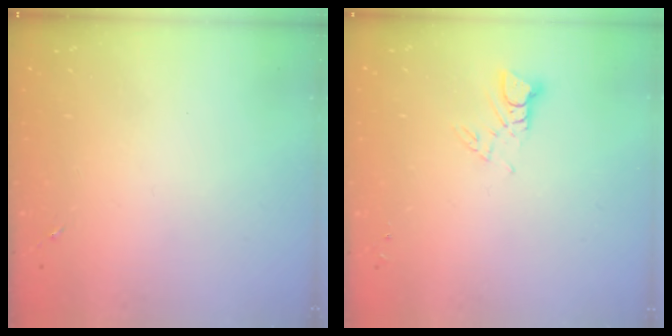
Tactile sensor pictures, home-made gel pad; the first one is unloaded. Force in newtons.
{"total": 3.8, "press": 3.7, "slide": 0.3}